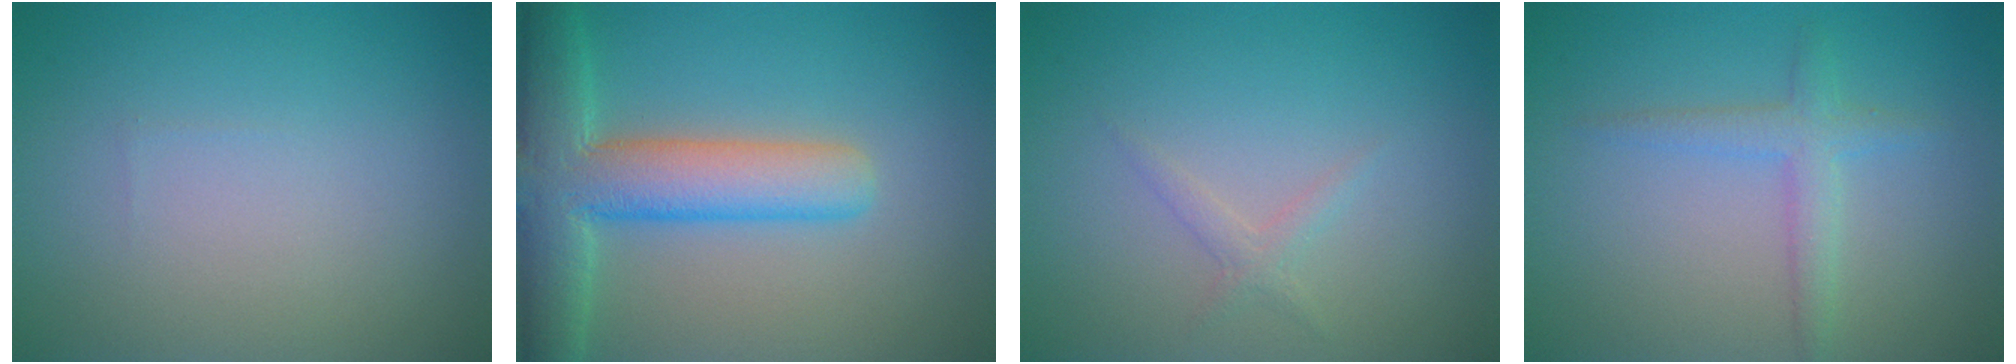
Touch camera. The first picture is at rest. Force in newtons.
{"total": 7.8, "press": 7.8, "slide": 0.6}
{"total": 1.1, "press": 1.1, "slide": 0.0}
{"total": 2.2, "press": 2.2, "slide": 0.0}